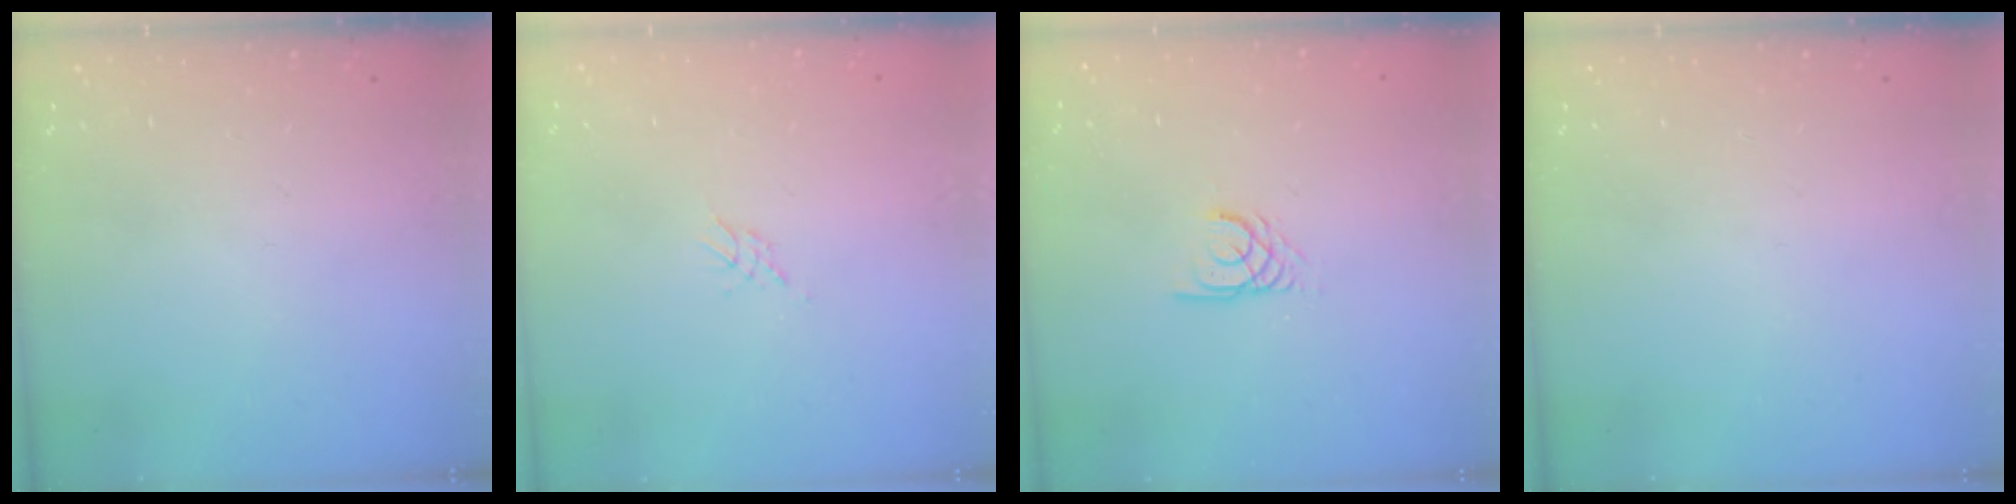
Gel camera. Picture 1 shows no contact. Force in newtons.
{"total": 2.1, "press": 2.1, "slide": 0.5}
{"total": 2.4, "press": 2.4, "slide": 0.2}
{"total": 0.0}